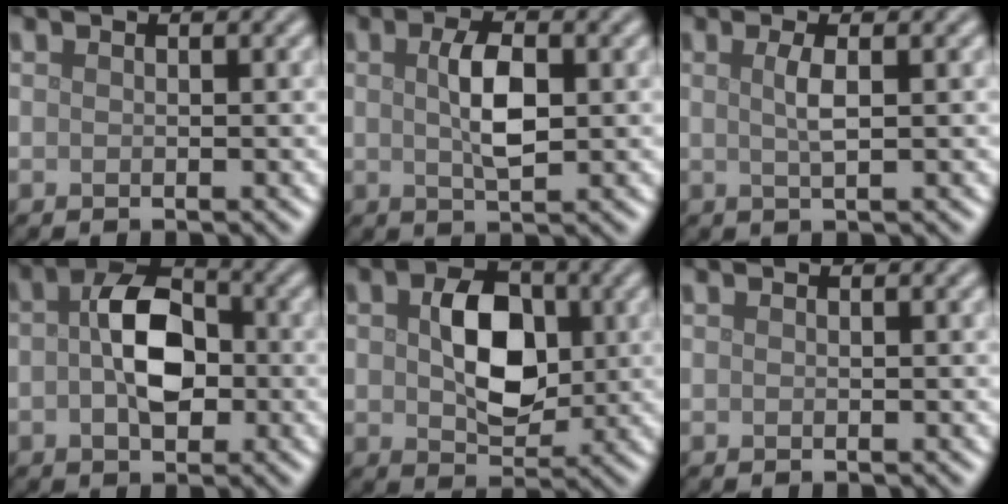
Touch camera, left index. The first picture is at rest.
{"total": 3.7, "force": [0.5, 1.4, 3.4], "torque": [-0.072, 0.001, 0.010]}
{"total": 1.9, "force": [0.4, 0.4, 1.8], "torque": [-0.033, 0.002, 0.005]}
{"total": 6.1, "force": [0.0, 3.7, 4.9], "torque": [-0.085, 0.006, -0.007]}
{"total": 6.3, "force": [0.6, 4.1, 4.8], "torque": [-0.088, -0.001, 0.011]}
{"total": 0.0}